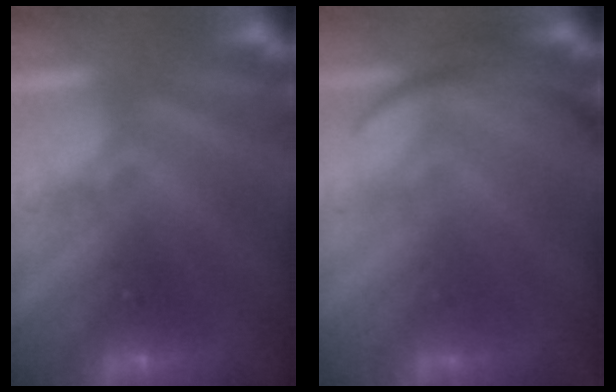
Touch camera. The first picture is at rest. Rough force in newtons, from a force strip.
{"total": 2.9}